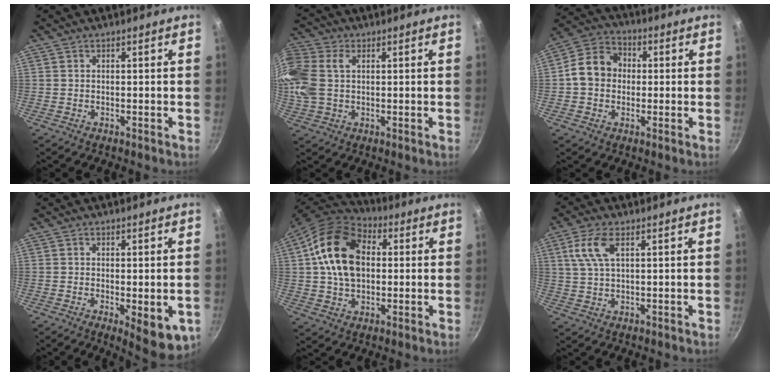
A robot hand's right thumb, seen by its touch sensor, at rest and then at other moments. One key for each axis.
{"total": 16.4, "fx": 3.1, "fy": 11.9, "fz": 10.9, "tx": -0.268, "ty": 0.031, "tz": 0.055}
{"total": 9.7, "fx": 0.1, "fy": 8.1, "fz": 5.3, "tx": -0.062, "ty": 0.022, "tz": -0.020}
{"total": 8.5, "fx": -2.5, "fy": 3.0, "fz": 7.5, "tx": -0.075, "ty": -0.002, "tz": -0.024}
{"total": 16.8, "fx": 2.5, "fy": 11.8, "fz": 11.8, "tx": -0.182, "ty": 0.016, "tz": 0.030}
{"total": 6.5, "fx": 2.4, "fy": 3.0, "fz": 5.3, "tx": -0.111, "ty": 0.006, "tz": 0.049}